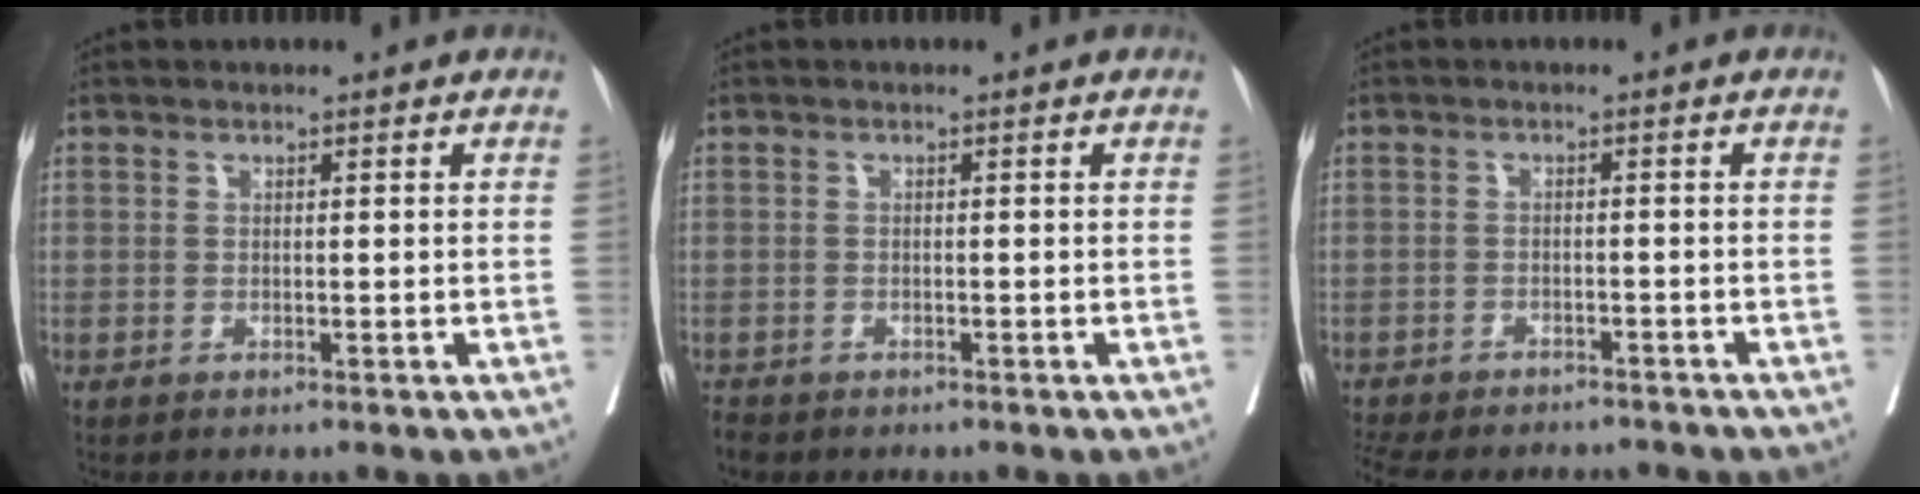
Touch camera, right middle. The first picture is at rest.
{"total": 2.5, "force": [-2.1, 1.2, 0.7], "torque": [-0.013, -0.003, -0.034]}
{"total": 14.6, "force": [-12.9, 4.5, 5.3], "torque": [-0.130, -0.011, -0.171]}